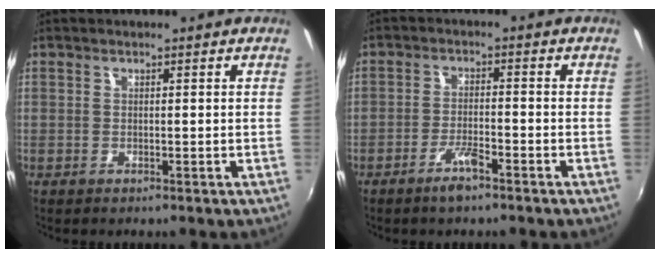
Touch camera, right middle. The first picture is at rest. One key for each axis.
{"total": 4.3, "fx": -3.1, "fy": 1.0, "fz": 2.8, "tx": -0.066, "ty": -0.002, "tz": -0.058}